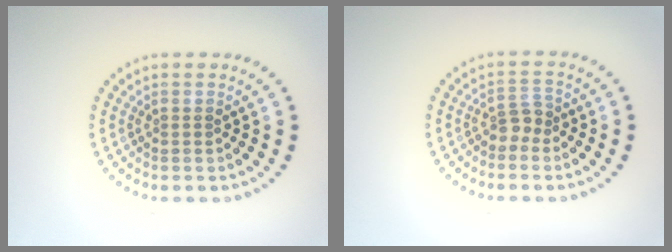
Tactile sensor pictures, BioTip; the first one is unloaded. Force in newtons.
{"total": 1.7, "press": 1.3, "slide": 1.1}